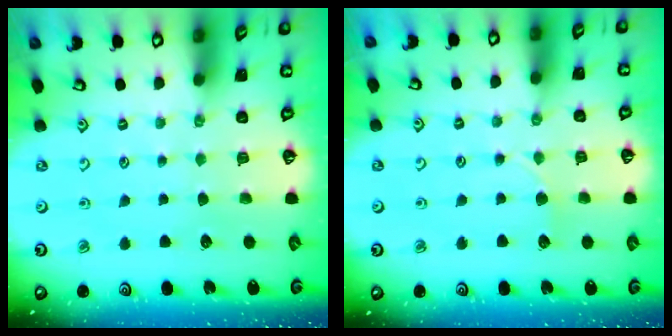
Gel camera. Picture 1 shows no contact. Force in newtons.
{"total": 4.5, "press": 4.4, "slide": 0.5}